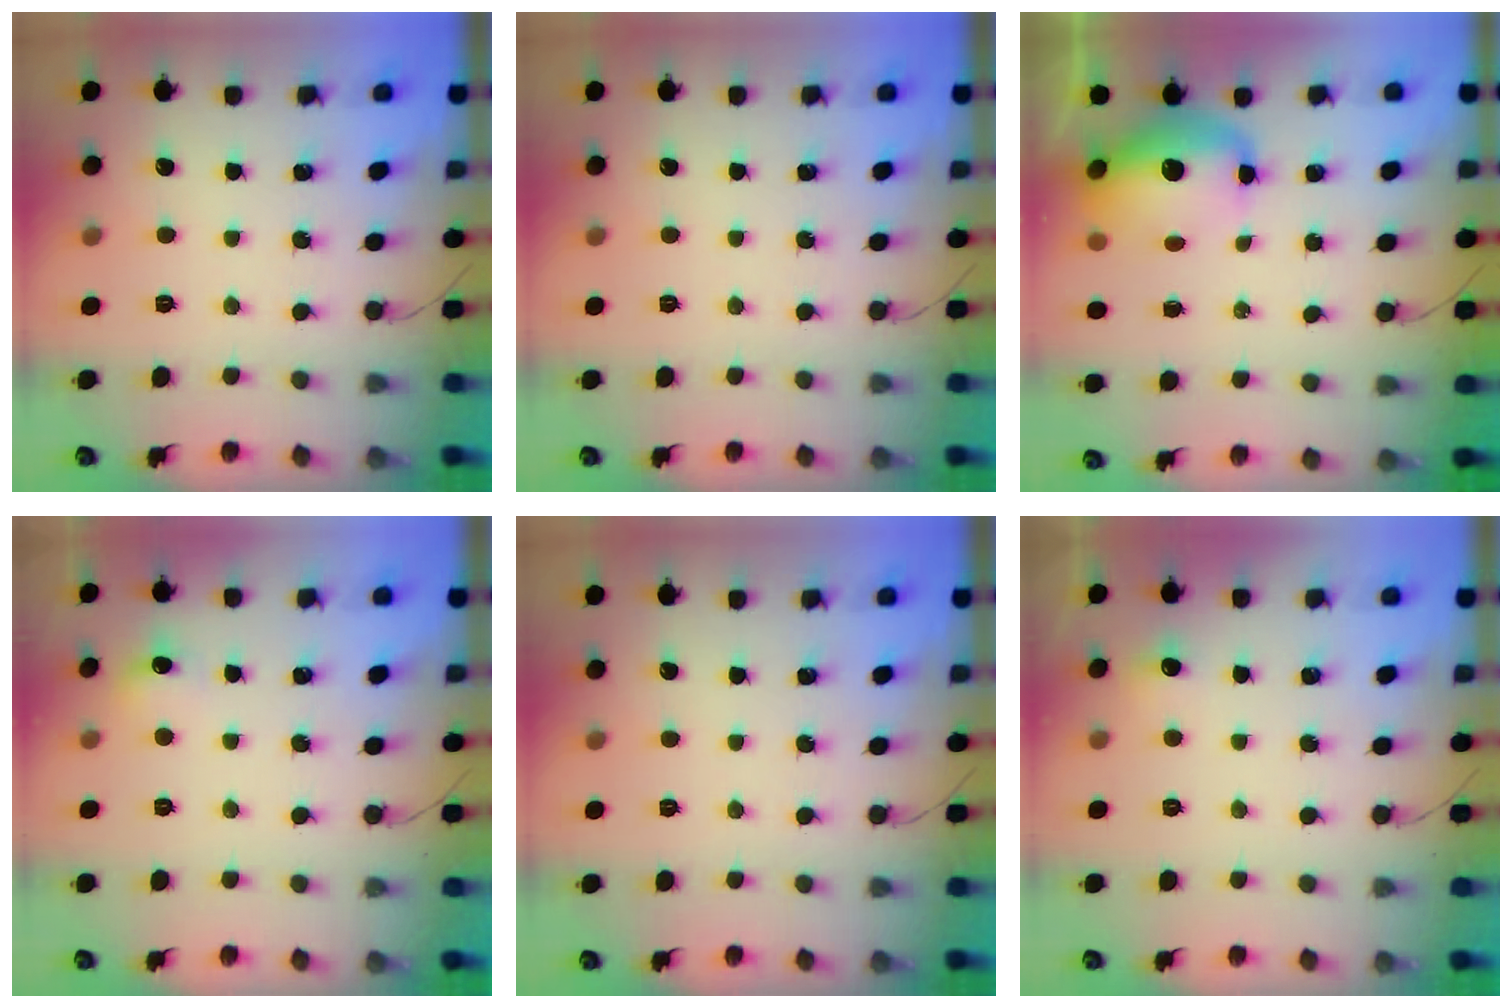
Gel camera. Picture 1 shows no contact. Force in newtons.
{"total": 0.0}
{"total": 13.1, "press": 12.8, "slide": 2.8}
{"total": 5.9, "press": 5.7, "slide": 1.5}
{"total": 0.0}
{"total": 4.6, "press": 4.4, "slide": 1.6}